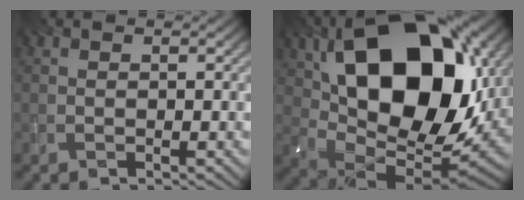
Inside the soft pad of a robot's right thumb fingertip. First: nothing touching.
{"total": 20.3, "force": [5.9, 12.1, 15.1], "torque": [-0.272, 0.008, 0.107]}